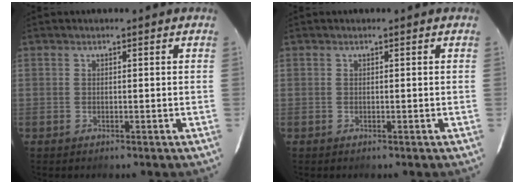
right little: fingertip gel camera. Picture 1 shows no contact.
{"total": 0.0}